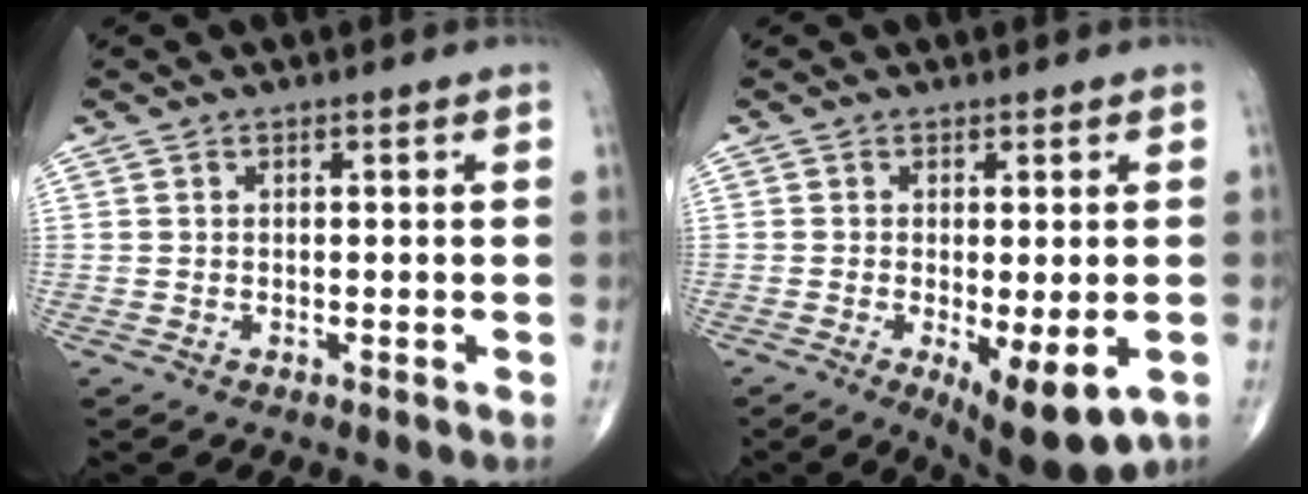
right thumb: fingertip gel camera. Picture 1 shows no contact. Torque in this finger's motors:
{"motor_torque": [-0.10, 0.61, 0.05, -0.16, 0.02]}